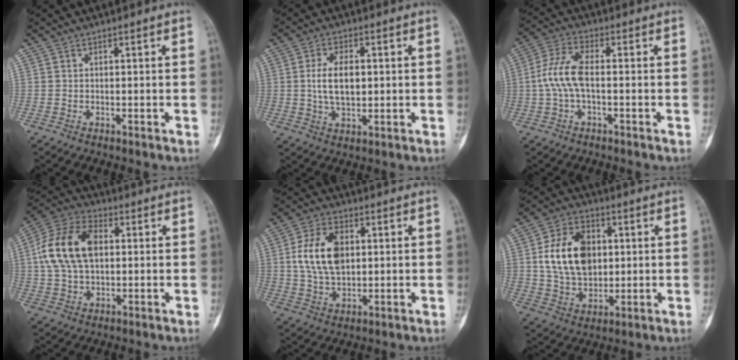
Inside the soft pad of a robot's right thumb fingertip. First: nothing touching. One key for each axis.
{"total": 7.8, "fx": 0.7, "fy": 4.2, "fz": 6.5, "tx": -0.115, "ty": -0.003, "tz": 0.014}
{"total": 7.9, "fx": -0.5, "fy": 3.4, "fz": 7.2, "tx": -0.170, "ty": 0.023, "tz": -0.013}
{"total": 15.2, "fx": 2.3, "fy": 9.6, "fz": 11.6, "tx": -0.220, "ty": 0.022, "tz": 0.037}
{"total": 11.9, "fx": 2.0, "fy": 7.4, "fz": 9.1, "tx": -0.161, "ty": 0.000, "tz": 0.041}
{"total": 15.5, "fx": 2.5, "fy": 10.9, "fz": 10.7, "tx": -0.154, "ty": -0.002, "tz": 0.048}